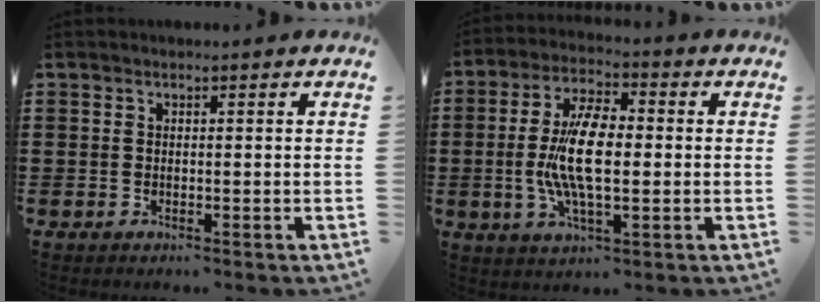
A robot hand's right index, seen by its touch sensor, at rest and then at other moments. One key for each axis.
{"total": 10.7, "fx": -0.7, "fy": 4.2, "fz": 9.8, "tx": -0.207, "ty": -0.003, "tz": -0.016}